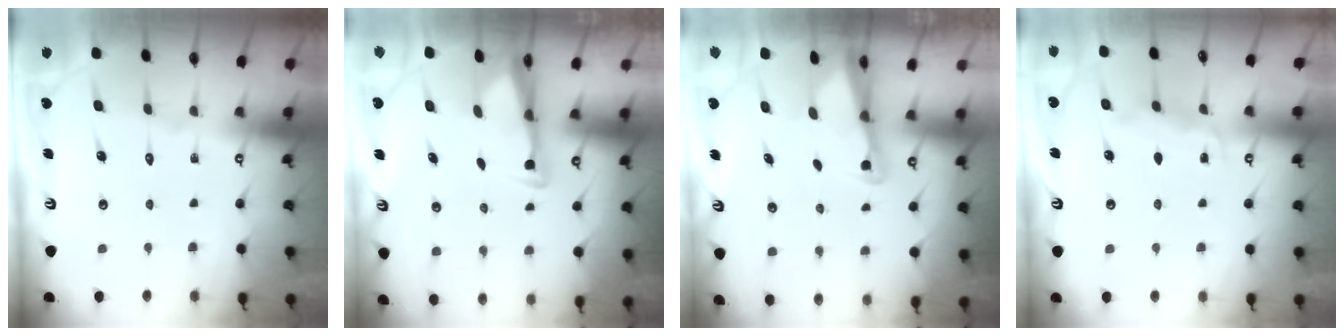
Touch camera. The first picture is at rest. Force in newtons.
{"total": 3.1, "press": 3.0, "slide": 0.9}
{"total": 2.6, "press": 2.6, "slide": 0.3}
{"total": 5.9, "press": 5.8, "slide": 0.7}